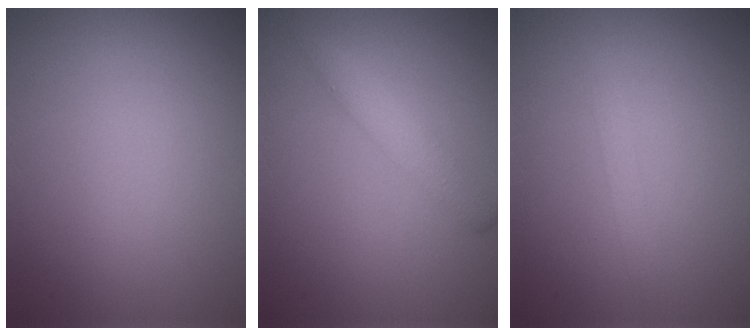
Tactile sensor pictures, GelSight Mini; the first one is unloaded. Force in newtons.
{"total": 2.3, "press": 2.3, "slide": 0.2}
{"total": 0.8, "press": 0.8, "slide": 0.1}